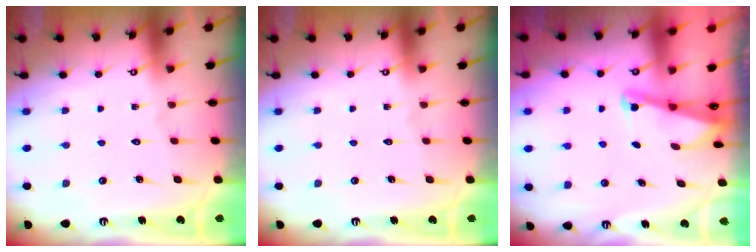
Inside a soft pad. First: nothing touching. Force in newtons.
{"total": 0.0}
{"total": 2.0, "press": 2.0, "slide": 0.3}